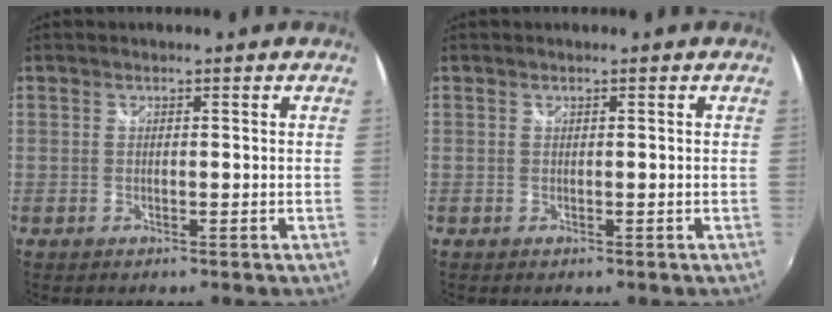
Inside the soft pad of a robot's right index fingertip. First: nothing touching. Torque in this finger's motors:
{"motor_torque": [-0.10, -0.03, 0.03, 0.02]}